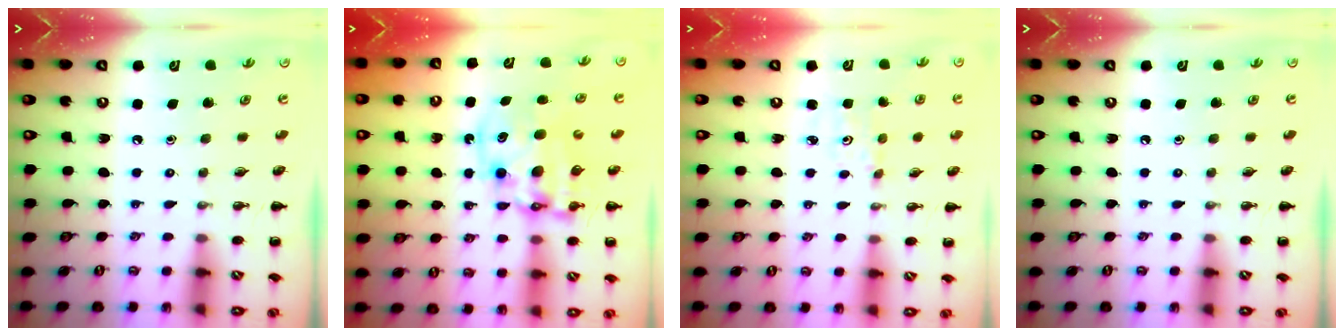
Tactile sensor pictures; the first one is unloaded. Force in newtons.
{"total": 11.0, "press": 10.6, "slide": 2.8}
{"total": 1.8, "press": 1.7, "slide": 0.6}
{"total": 0.0}